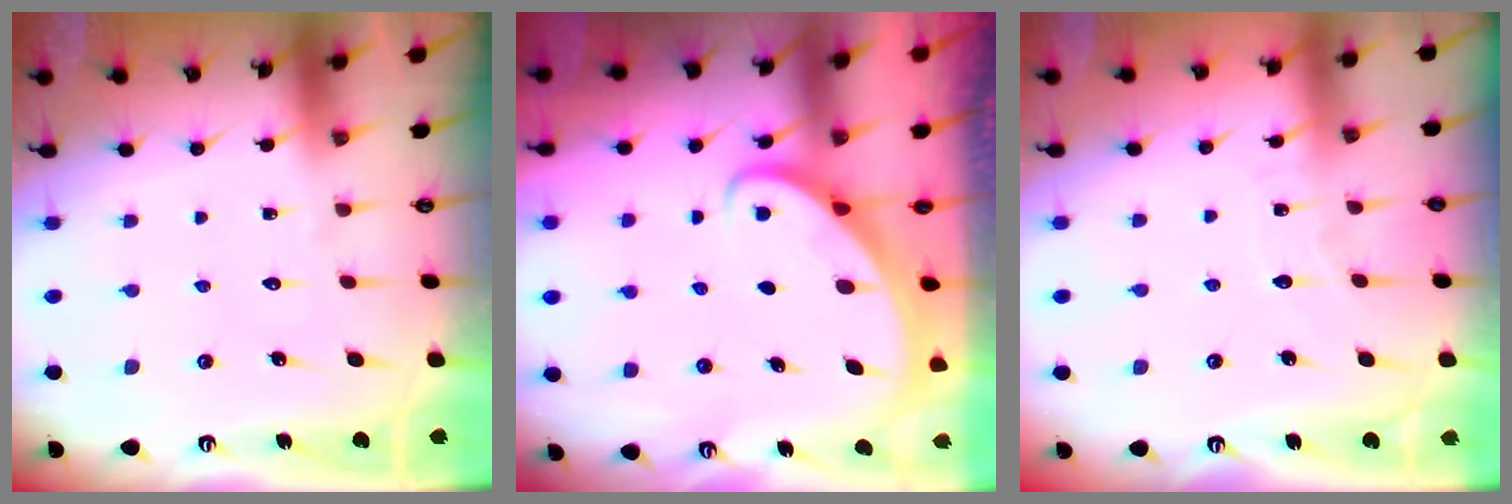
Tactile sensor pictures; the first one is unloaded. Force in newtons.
{"total": 2.7, "press": 2.7, "slide": 0.2}
{"total": 3.5, "press": 3.5, "slide": 0.2}